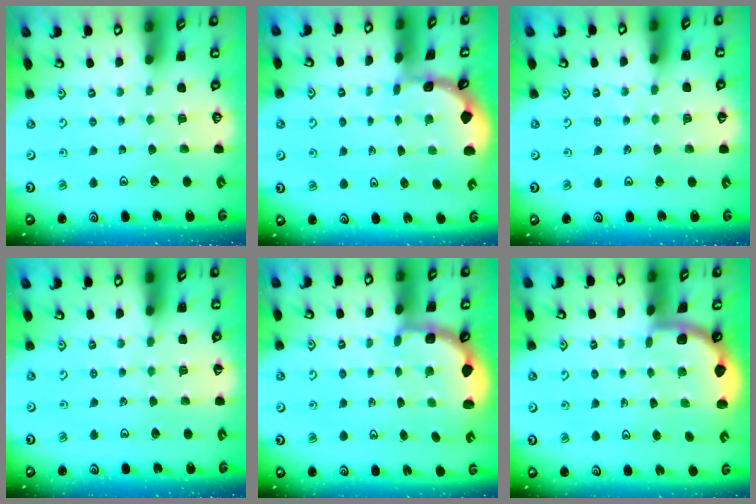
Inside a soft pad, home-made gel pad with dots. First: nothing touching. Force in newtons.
{"total": 0.7, "press": 0.6, "slide": 0.1}
{"total": 2.0, "press": 2.0, "slide": 0.3}
{"total": 2.0, "press": 2.0, "slide": 0.3}
{"total": 2.8, "press": 2.2, "slide": 1.7}
{"total": 1.7, "press": 1.7, "slide": 0.1}